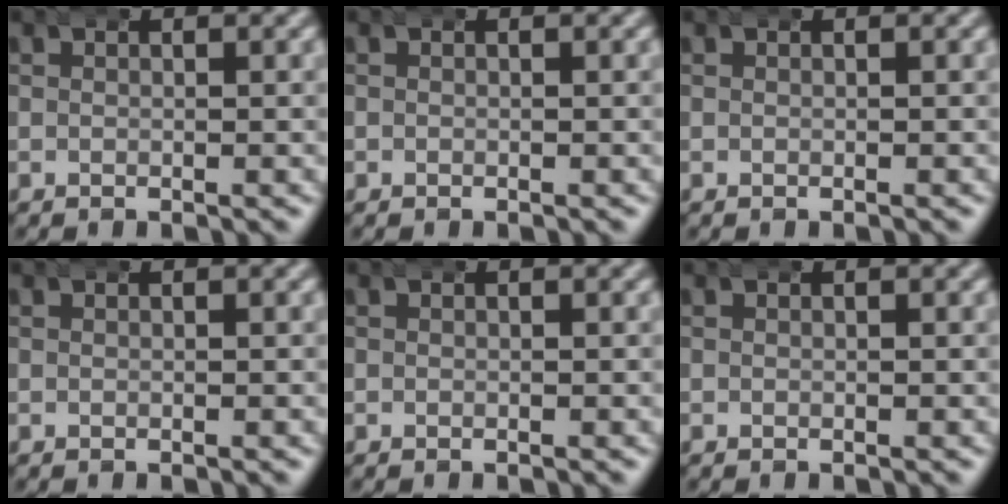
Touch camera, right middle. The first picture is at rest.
{"total": 0.0}
{"total": 0.0}
{"total": 0.0}
{"total": 0.0}
{"total": 0.0}